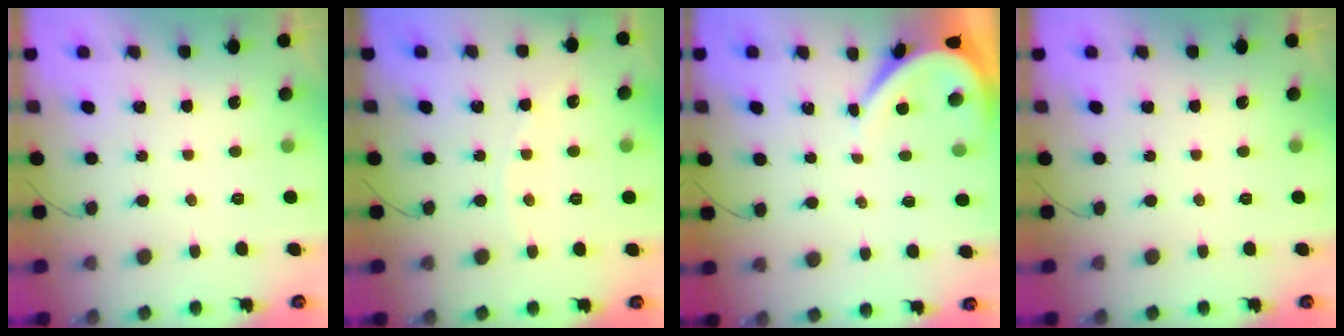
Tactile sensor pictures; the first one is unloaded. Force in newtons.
{"total": 2.8, "press": 2.8, "slide": 0.3}
{"total": 3.9, "press": 3.9, "slide": 0.5}
{"total": 0.0}